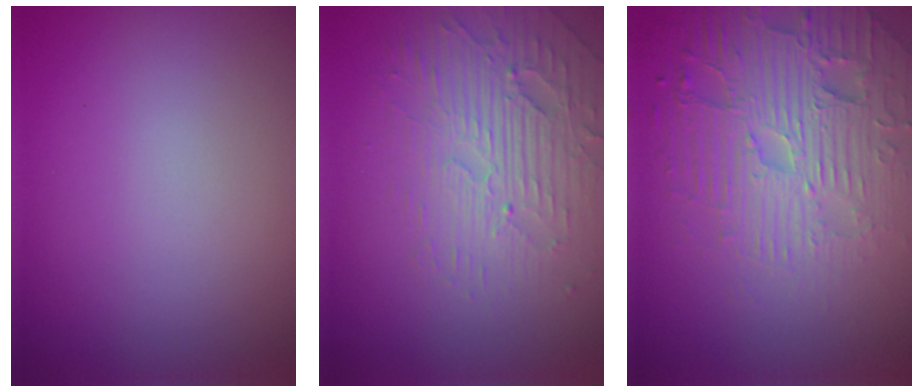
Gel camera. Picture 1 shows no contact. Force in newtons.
{"total": 3.8, "press": 3.4, "slide": 1.8}
{"total": 6.2, "press": 5.0, "slide": 3.7}